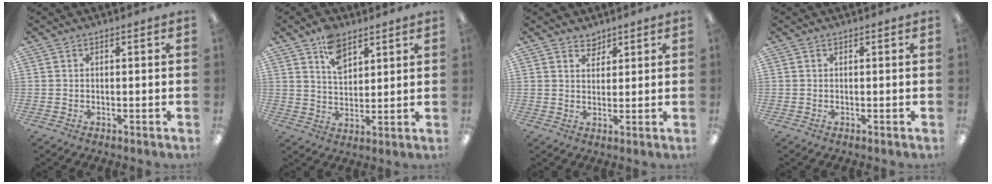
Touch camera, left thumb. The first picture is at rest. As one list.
[{"total": 8.2, "force": [5.2, 4.8, 4.1], "torque": [-0.065, -0.019, 0.093]}, {"total": 3.3, "force": [2.8, 1.7, 0.2], "torque": [0.006, -0.016, 0.050]}, {"total": 0.0}]